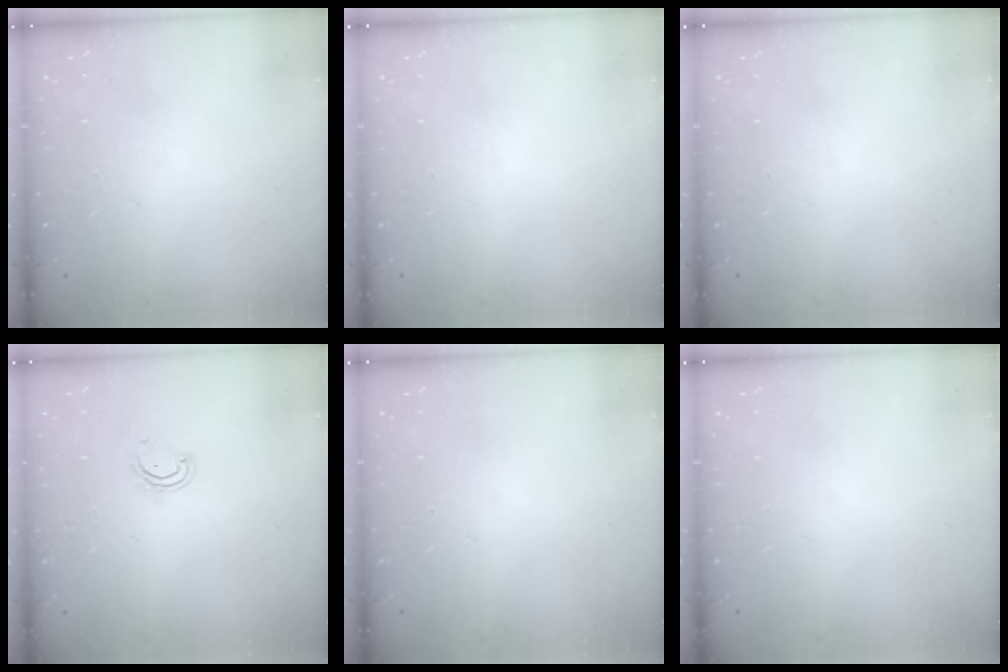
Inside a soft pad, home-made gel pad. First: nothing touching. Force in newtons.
{"total": 0.0}
{"total": 0.0}
{"total": 2.9, "press": 2.9, "slide": 0.3}
{"total": 0.0}
{"total": 0.0}